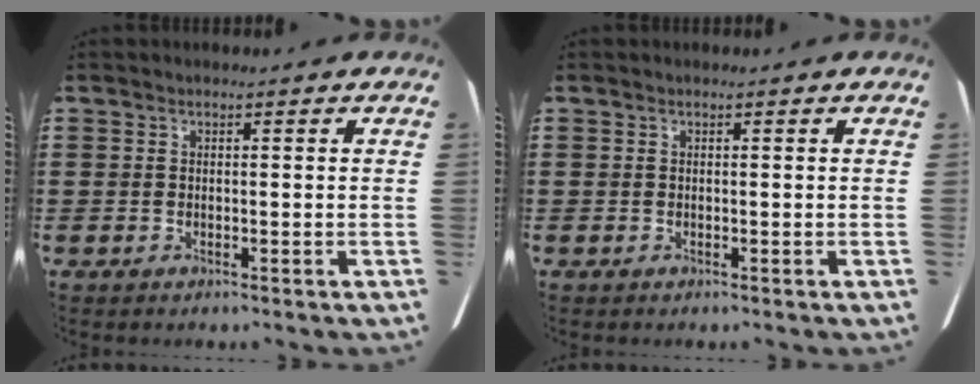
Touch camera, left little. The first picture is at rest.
{"total": 0.0}